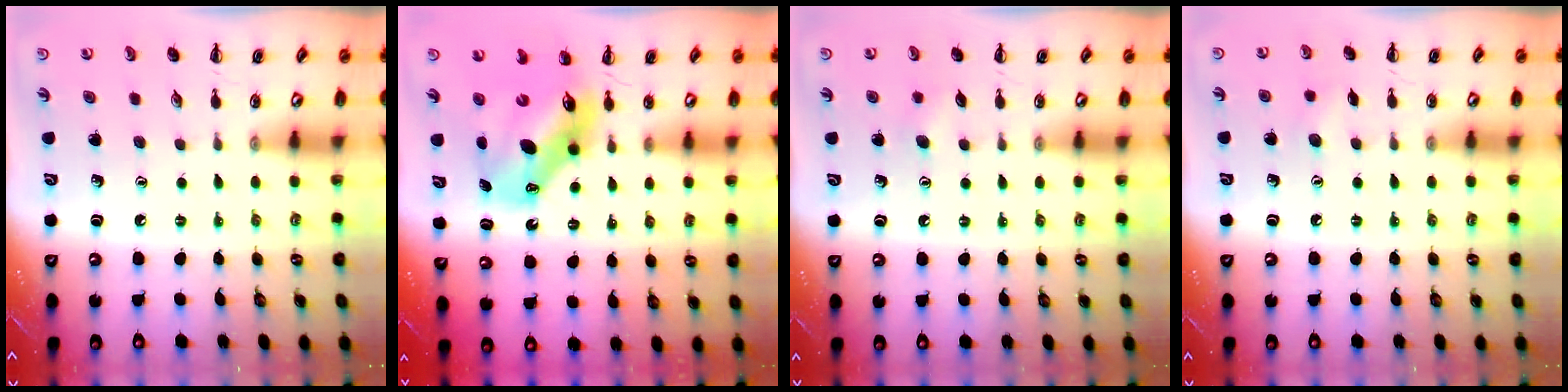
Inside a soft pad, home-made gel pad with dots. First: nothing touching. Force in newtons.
{"total": 10.2, "press": 9.9, "slide": 2.6}
{"total": 4.4, "press": 4.3, "slide": 1.0}
{"total": 4.5, "press": 4.4, "slide": 0.9}